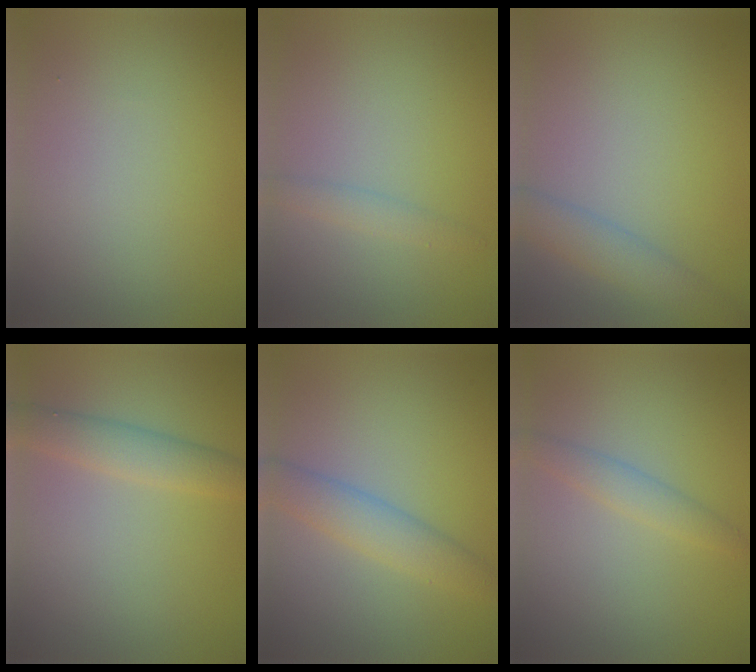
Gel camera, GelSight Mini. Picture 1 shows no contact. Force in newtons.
{"total": 1.4, "press": 1.4, "slide": 0.0}
{"total": 3.0, "press": 3.0, "slide": 0.1}
{"total": 2.9, "press": 2.9, "slide": 0.1}
{"total": 3.5, "press": 3.5, "slide": 0.1}
{"total": 1.9, "press": 1.9, "slide": 0.1}